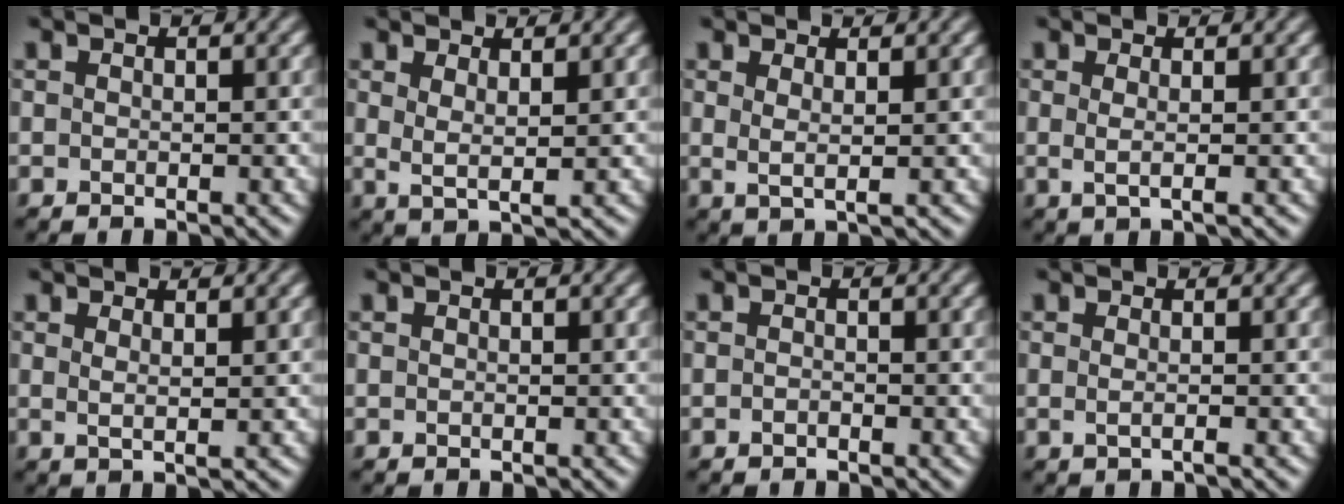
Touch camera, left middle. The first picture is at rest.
{"total": 1.5, "force": [0.9, -0.1, 1.2], "torque": [-0.027, -0.010, 0.020]}
{"total": 1.4, "force": [0.5, -0.1, 1.3], "torque": [-0.024, -0.008, 0.013]}
{"total": 1.4, "force": [0.0, 0.0, 1.4], "torque": [-0.023, -0.001, -0.001]}
{"total": 1.2, "force": [0.8, -0.1, 0.9], "torque": [-0.013, -0.005, 0.007]}
{"total": 0.0}
{"total": 0.8, "force": [-0.8, -0.1, 0.0], "torque": [-0.006, -0.004, -0.016]}
{"total": 0.8, "force": [-0.3, -0.3, 0.7], "torque": [-0.016, -0.002, -0.006]}